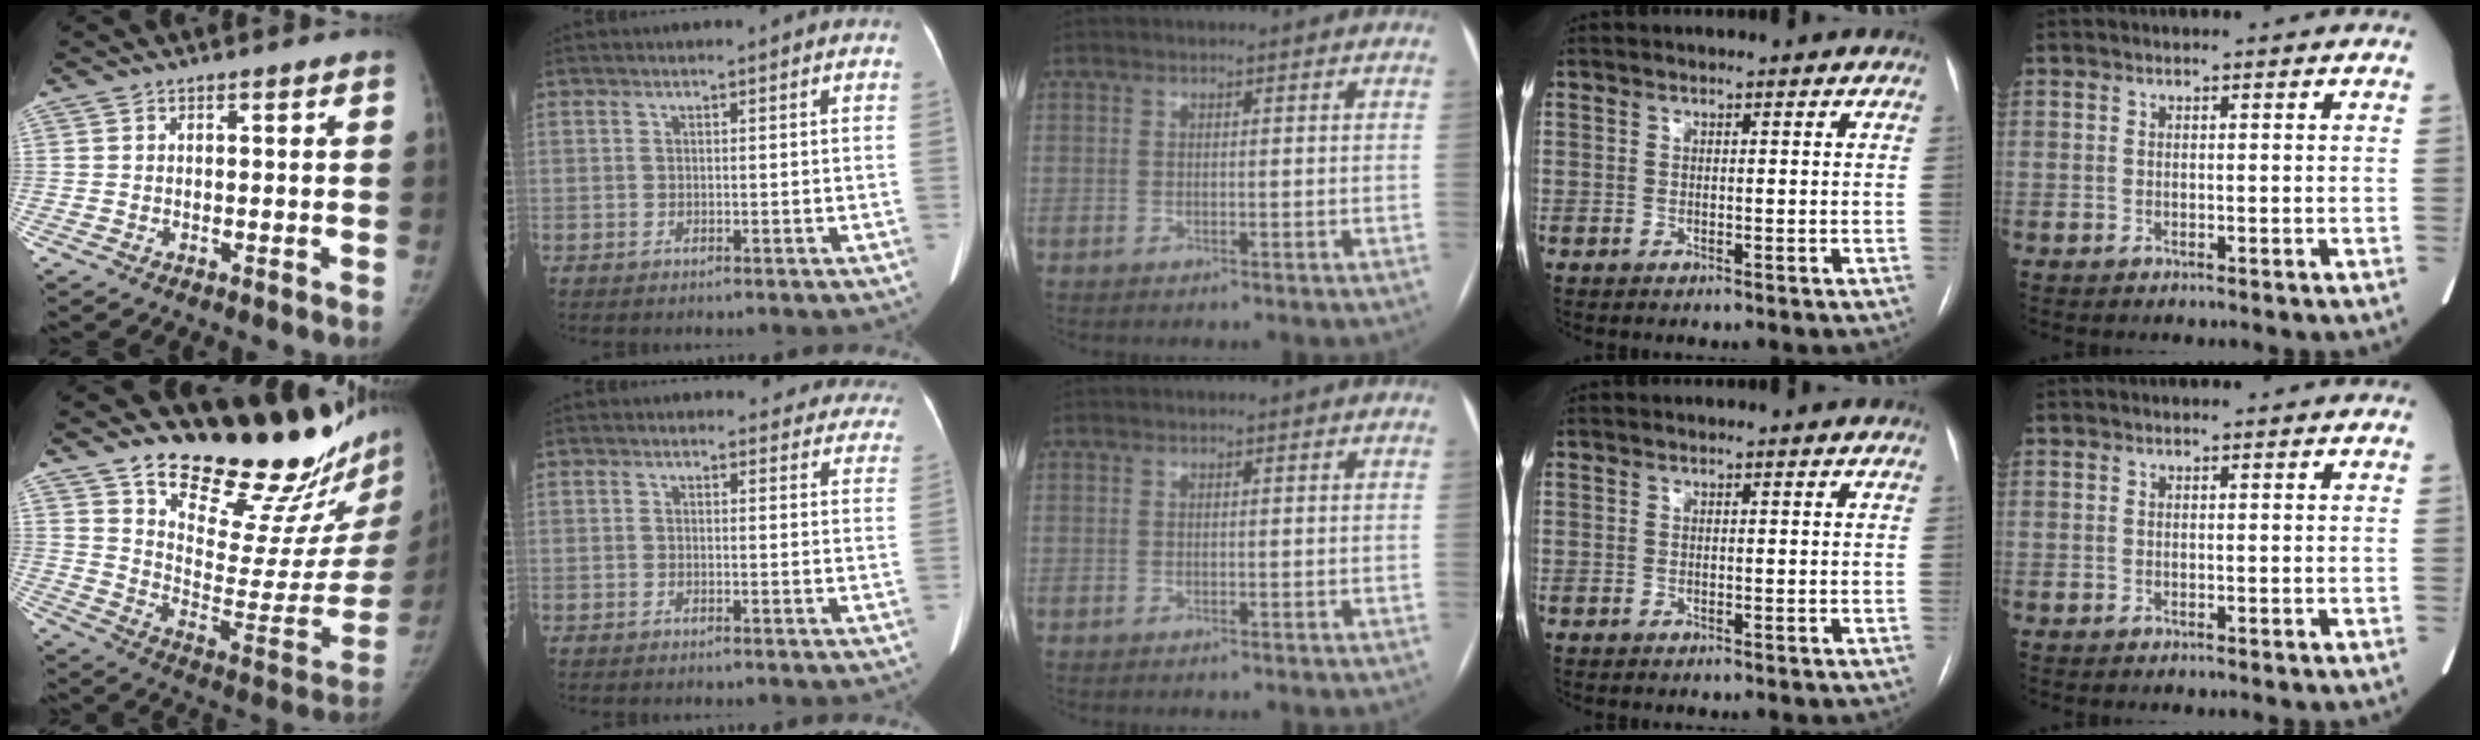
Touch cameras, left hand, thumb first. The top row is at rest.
{"thumb": {"total": 25.4, "force": [20.8, 7.9, 12.2], "torque": [-0.130, -0.156, 0.301]}, "index": {"total": 8.4, "force": [7.7, 3.4, 0.2], "torque": [0.043, -0.010, 0.049]}}